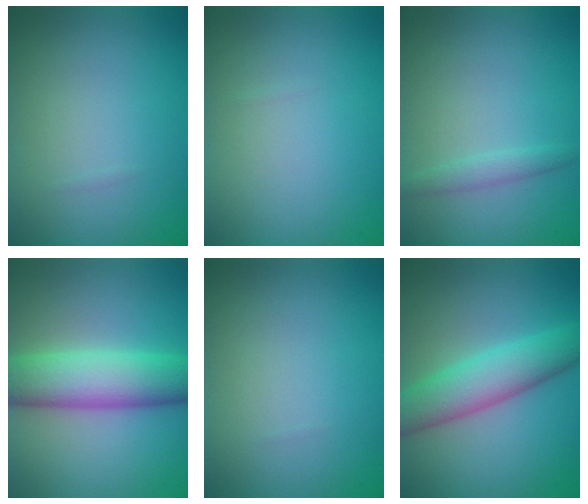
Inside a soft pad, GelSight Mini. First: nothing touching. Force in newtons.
{"total": 0.0}
{"total": 1.2, "press": 1.2, "slide": 0.1}
{"total": 7.6, "press": 7.6, "slide": 0.2}
{"total": 0.0}
{"total": 5.9, "press": 5.8, "slide": 0.3}